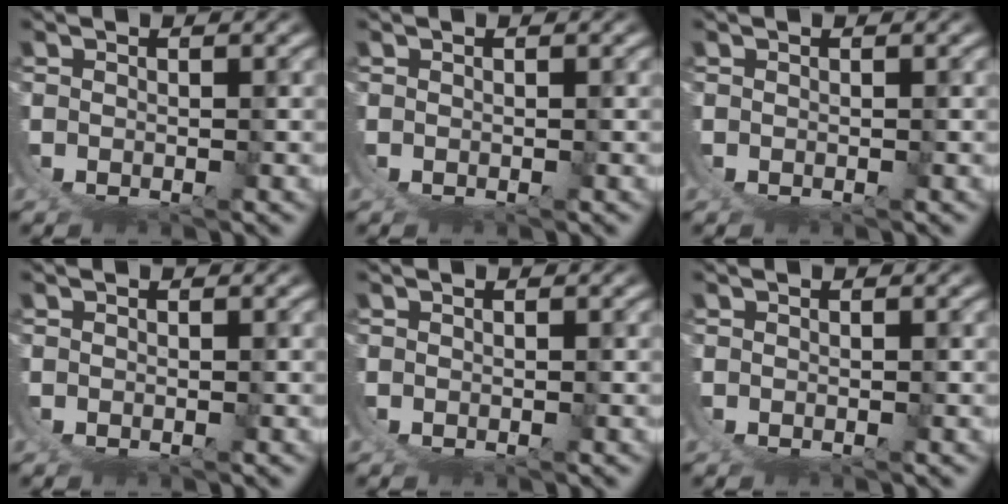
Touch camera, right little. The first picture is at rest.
{"total": 0.0}
{"total": 0.0}
{"total": 0.0}
{"total": 0.0}
{"total": 0.0}